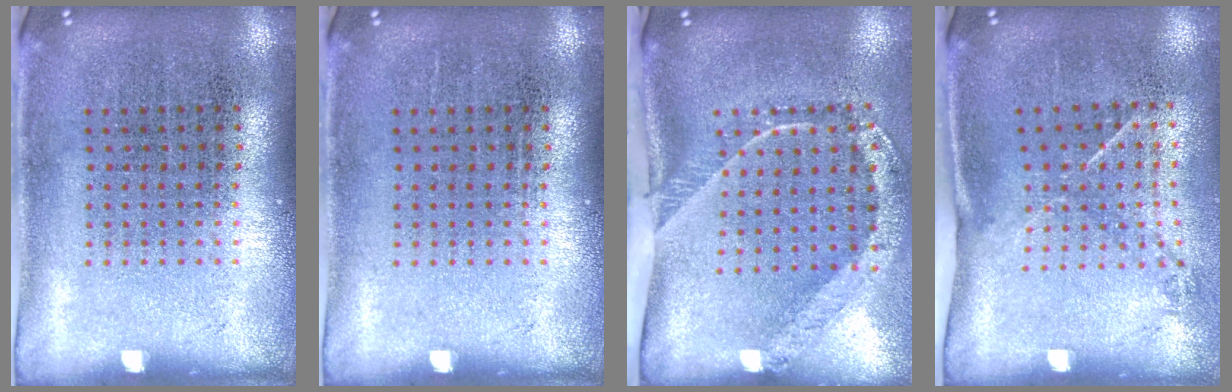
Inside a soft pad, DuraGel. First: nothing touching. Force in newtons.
{"total": 0.0}
{"total": 2.5, "press": 1.6, "slide": 1.9}
{"total": 1.5, "press": 1.0, "slide": 1.1}